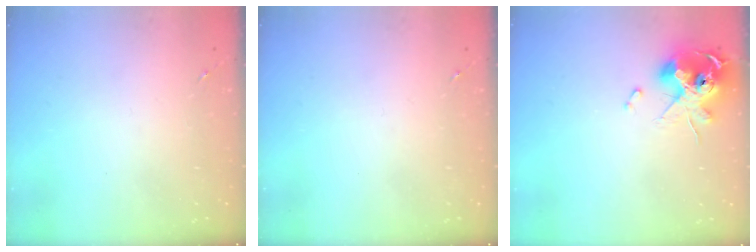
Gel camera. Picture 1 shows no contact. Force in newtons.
{"total": 0.0}
{"total": 13.0, "press": 12.9, "slide": 1.8}